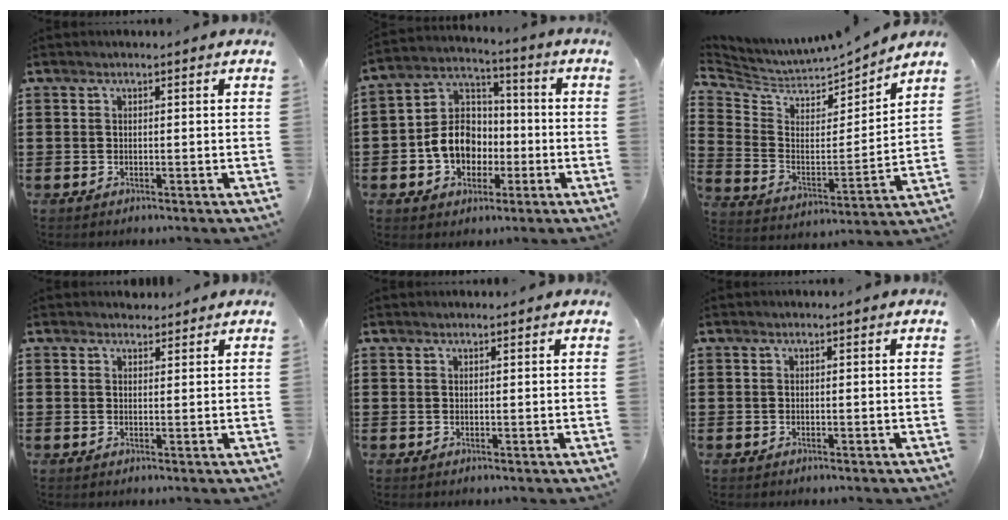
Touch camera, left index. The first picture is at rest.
{"total": 8.9, "force": [-2.4, 7.3, 4.4], "torque": [-0.125, 0.018, -0.049]}
{"total": 4.2, "force": [3.9, 1.5, 0.3], "torque": [-0.037, -0.042, 0.061]}
{"total": 1.9, "force": [1.7, 0.7, 0.0], "torque": [0.003, 0.001, 0.033]}
{"total": 0.7, "force": [0.6, 0.1, 0.1], "torque": [-0.003, 0.001, 0.013]}
{"total": 0.0}